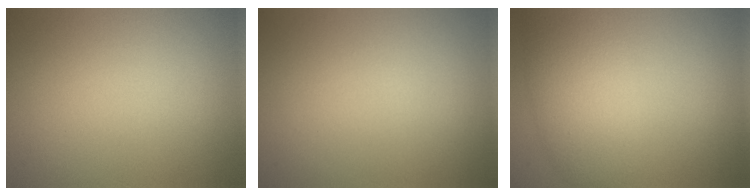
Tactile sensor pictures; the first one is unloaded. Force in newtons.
{"total": 0.0}
{"total": 5.4, "press": 5.4, "slide": 0.3}